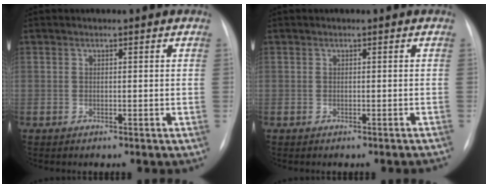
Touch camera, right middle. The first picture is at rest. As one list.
[{"total": 1.0, "force": [-1.0, 0.0, 0.4], "torque": [-0.005, 0.001, -0.011]}]